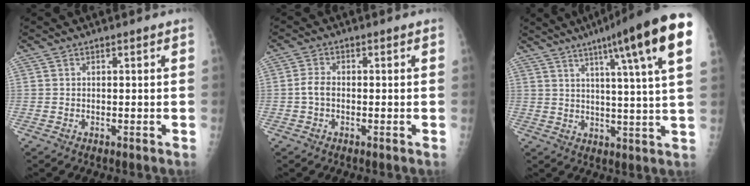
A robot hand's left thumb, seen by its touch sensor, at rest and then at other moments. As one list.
[{"total": 2.7, "force": [-0.5, 1.8, 2.0], "torque": [-0.037, 0.007, -0.014]}, {"total": 19.5, "force": [10.0, 1.2, 16.7], "torque": [-0.234, -0.019, 0.123]}]